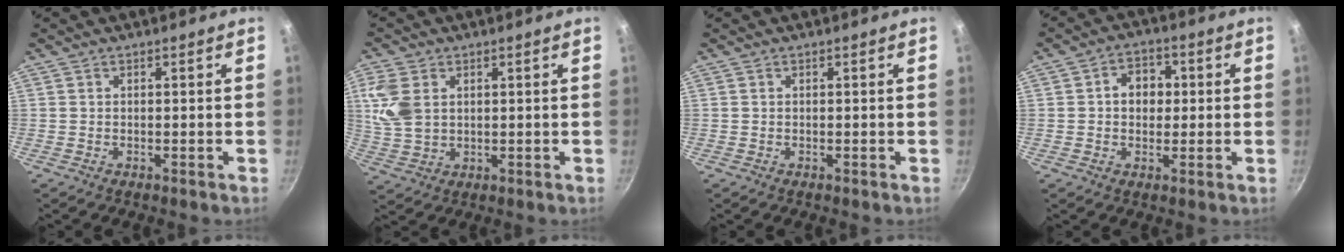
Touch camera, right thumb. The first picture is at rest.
{"total": 8.3, "force": [2.2, 5.8, 5.5], "torque": [-0.111, -0.004, 0.049]}
{"total": 0.0}
{"total": 6.5, "force": [0.9, 4.9, 4.1], "torque": [-0.032, 0.009, 0.007]}